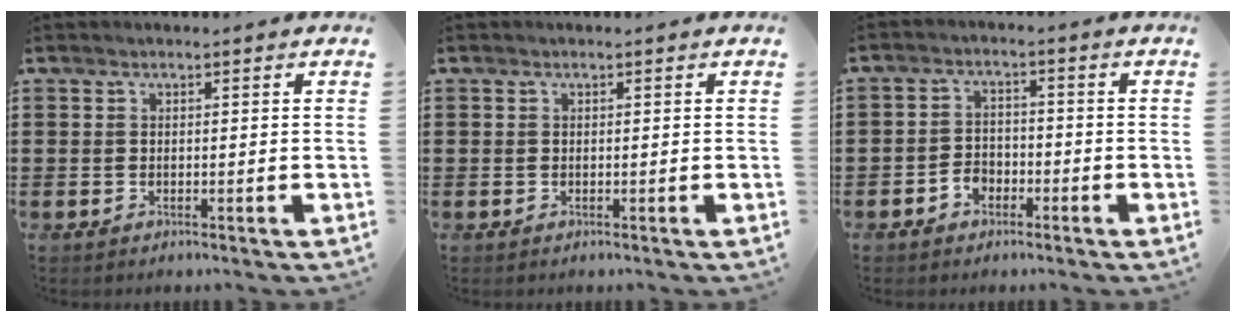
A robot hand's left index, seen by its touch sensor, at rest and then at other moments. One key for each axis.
{"total": 0.0}
{"total": 2.9, "fx": -1.9, "fy": 2.0, "fz": 0.9, "tx": -0.022, "ty": 0.005, "tz": -0.039}